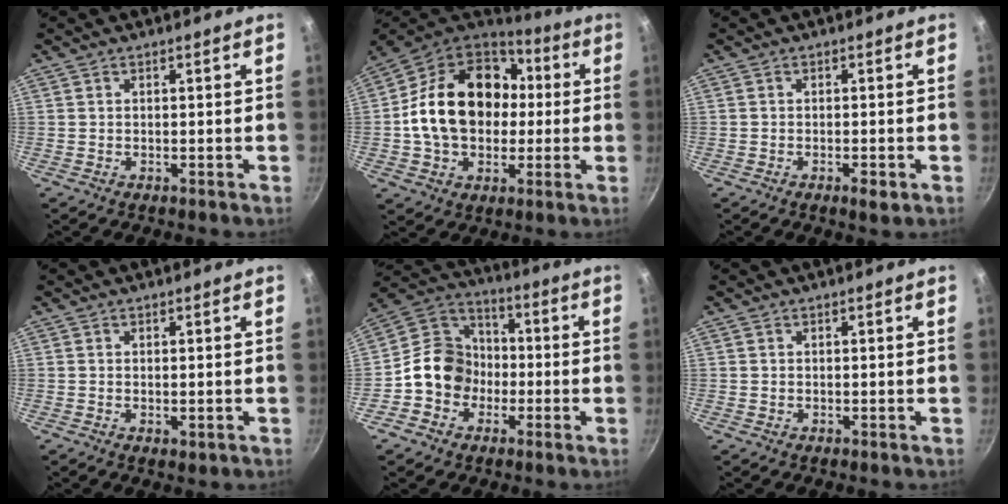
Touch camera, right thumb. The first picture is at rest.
{"total": 23.2, "force": [1.1, 17.4, 15.3], "torque": [-0.249, 0.044, 0.018]}
{"total": 2.4, "force": [-1.1, 0.9, 2.0], "torque": [-0.036, 0.005, -0.017]}
{"total": 1.3, "force": [-0.1, 0.6, 1.1], "torque": [-0.016, -0.004, -0.001]}
{"total": 12.3, "force": [-2.6, 10.7, 5.3], "torque": [-0.052, 0.045, -0.066]}
{"total": 0.0}